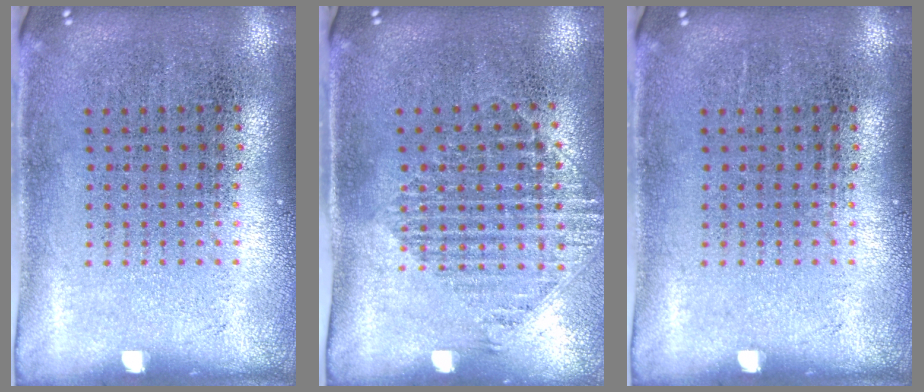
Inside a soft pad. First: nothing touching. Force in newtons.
{"total": 1.4, "press": 1.2, "slide": 0.9}
{"total": 0.0}